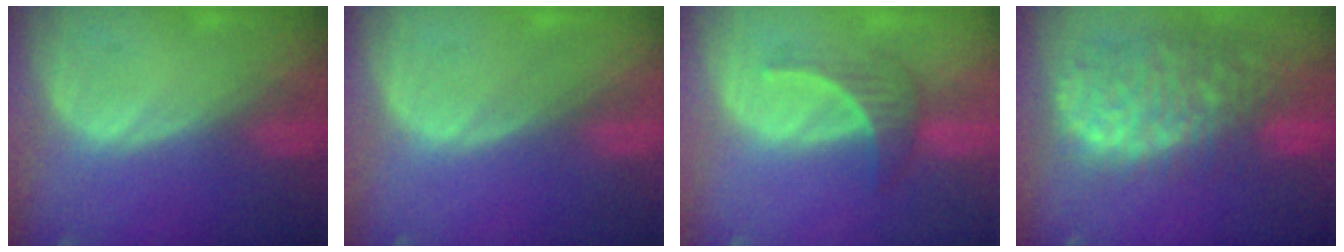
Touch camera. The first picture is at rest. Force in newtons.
{"total": 0.0}
{"total": 3.8, "press": 3.8, "slide": 0.8}
{"total": 13.3, "press": 11.1, "slide": 7.4}